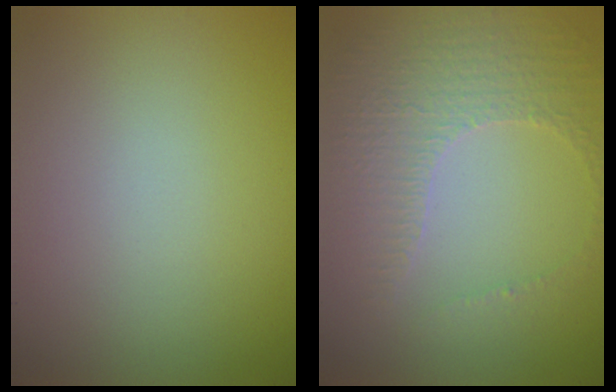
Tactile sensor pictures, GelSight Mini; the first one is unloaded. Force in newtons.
{"total": 4.4, "press": 3.1, "slide": 3.1}